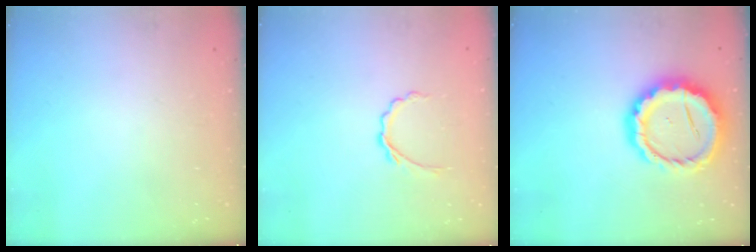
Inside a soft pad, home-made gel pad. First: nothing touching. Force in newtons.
{"total": 3.8, "press": 3.6, "slide": 1.2}
{"total": 15.9, "press": 15.7, "slide": 2.6}